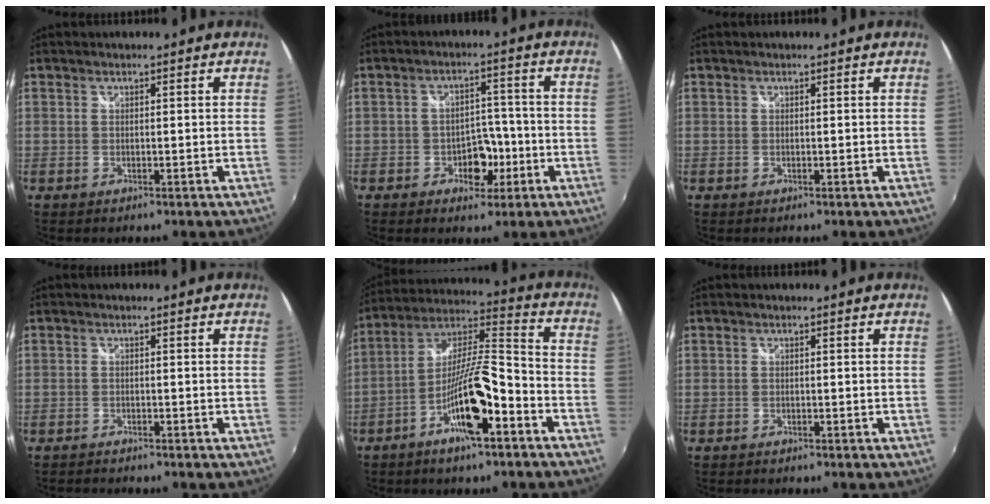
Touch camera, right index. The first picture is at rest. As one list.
[{"total": 6.0, "force": [-2.5, 4.3, 3.3], "torque": [-0.057, 0.007, -0.028]}, {"total": 0.0}, {"total": 2.5, "force": [-2.4, 0.3, 0.4], "torque": [-0.022, -0.012, -0.045]}, {"total": 13.9, "force": [-7.2, 2.7, 11.5], "torque": [-0.218, 0.001, -0.128]}, {"total": 1.3, "force": [-1.3, 0.3, 0.2], "torque": [-0.009, -0.008, -0.023]}]